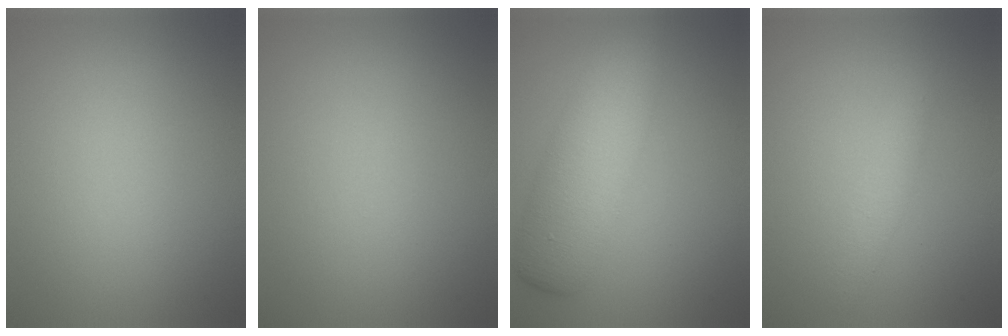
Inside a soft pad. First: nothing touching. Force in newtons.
{"total": 0.0}
{"total": 7.2, "press": 7.2, "slide": 0.2}
{"total": 1.6, "press": 1.6, "slide": 0.1}